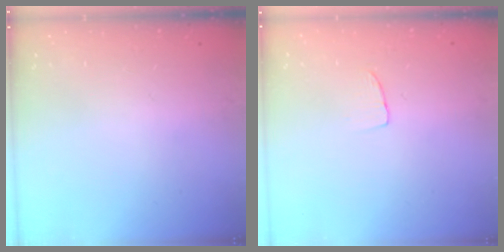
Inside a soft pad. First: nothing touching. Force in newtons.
{"total": 3.3, "press": 3.3, "slide": 0.2}